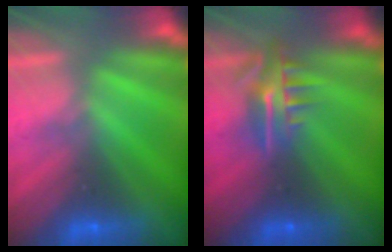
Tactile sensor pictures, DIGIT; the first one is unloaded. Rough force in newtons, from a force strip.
{"total": 7.7}